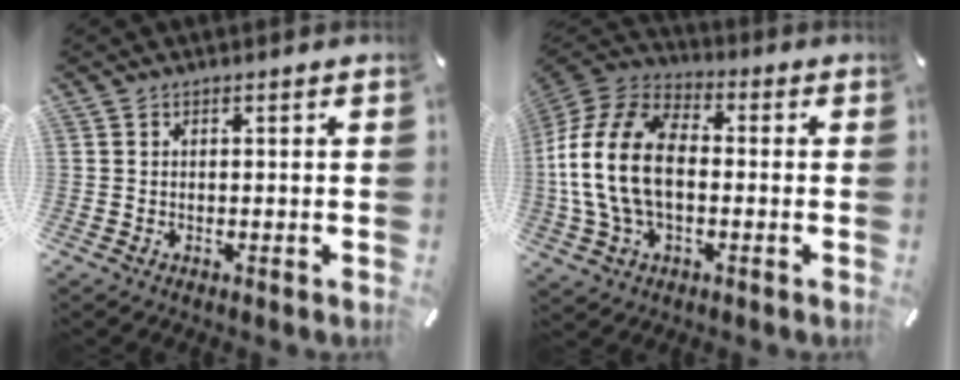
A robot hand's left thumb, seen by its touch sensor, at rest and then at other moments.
{"total": 16.9, "force": [-2.1, 11.1, 12.6], "torque": [-0.276, 0.018, -0.042]}